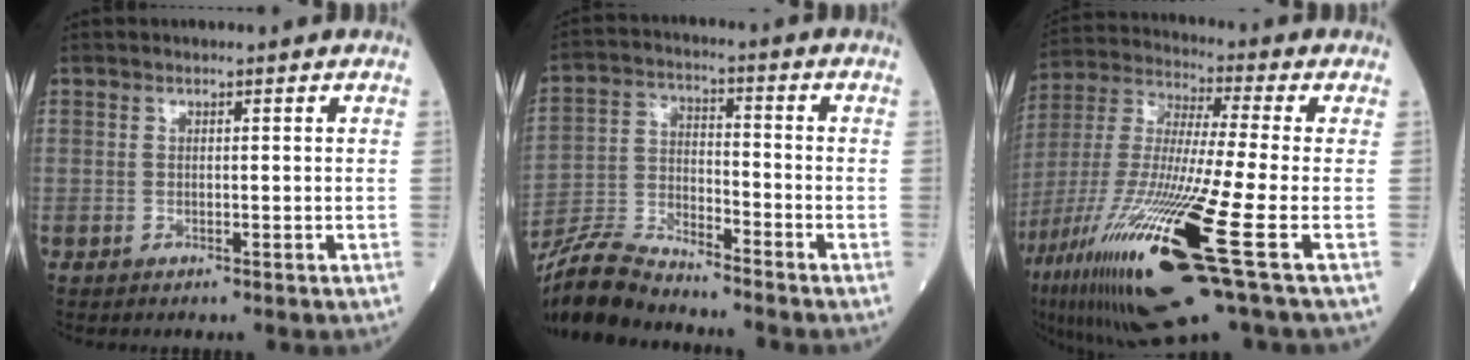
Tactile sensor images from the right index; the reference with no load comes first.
{"total": 10.3, "force": [-9.8, 1.1, 2.9], "torque": [-0.065, -0.008, -0.189]}
{"total": 26.2, "force": [-10.9, 1.9, 23.7], "torque": [-0.485, -0.065, -0.198]}